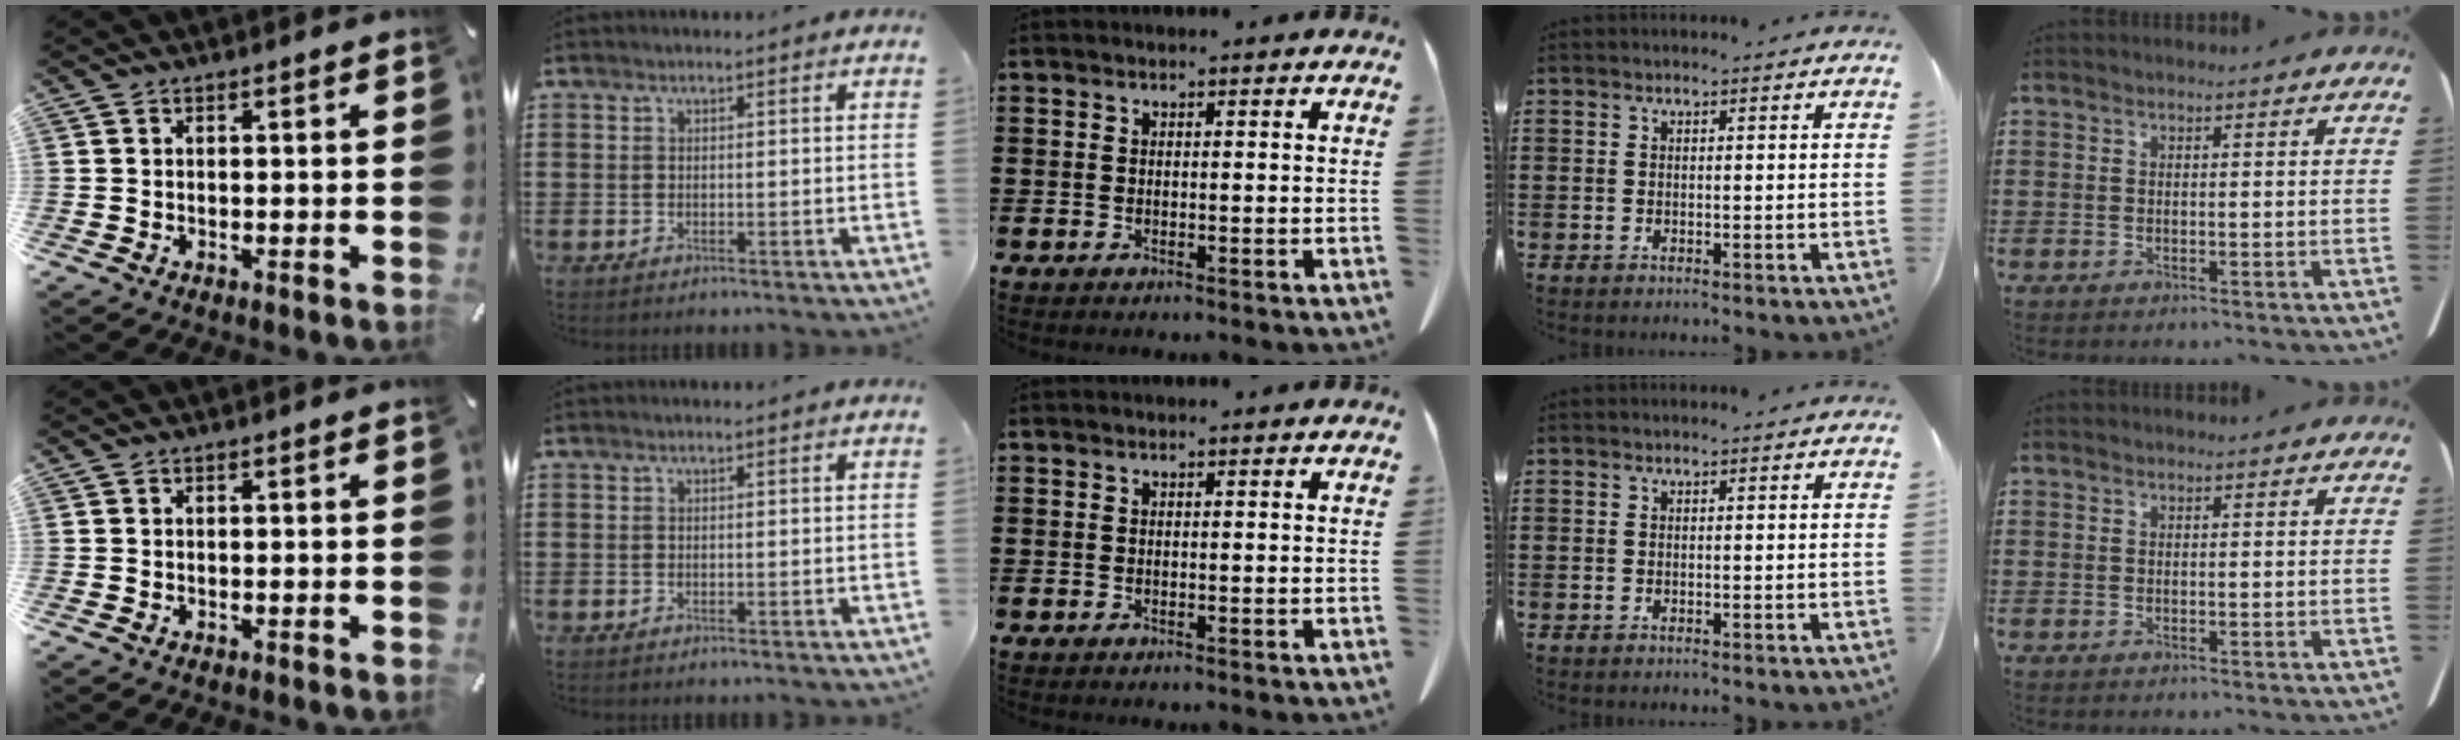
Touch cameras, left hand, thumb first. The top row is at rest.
{}